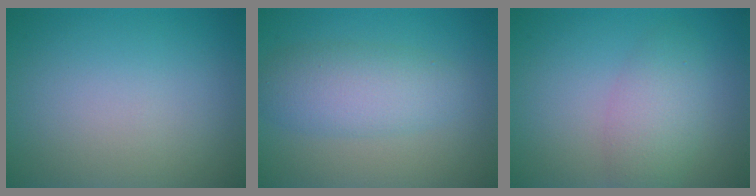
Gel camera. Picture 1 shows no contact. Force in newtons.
{"total": 4.4, "press": 4.4, "slide": 0.1}
{"total": 3.4, "press": 3.4, "slide": 0.1}